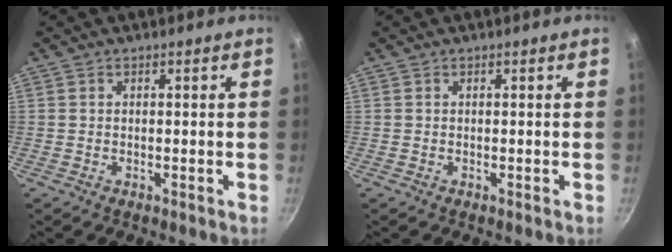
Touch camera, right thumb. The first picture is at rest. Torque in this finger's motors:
{"motor_torque": [-0.16, 0.16, -0.07, -0.04, 0.00]}